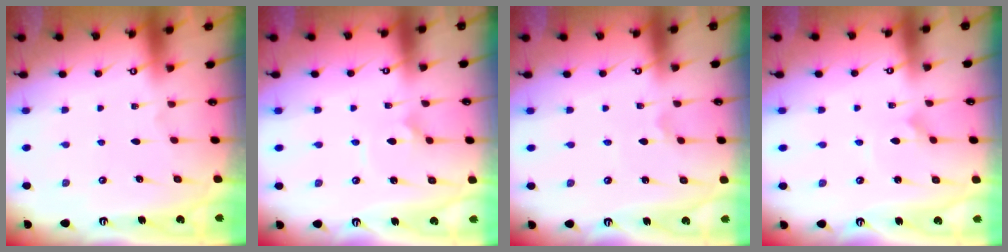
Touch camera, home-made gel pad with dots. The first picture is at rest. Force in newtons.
{"total": 2.6, "press": 2.6, "slide": 0.2}
{"total": 0.0}
{"total": 2.1, "press": 2.1, "slide": 0.0}